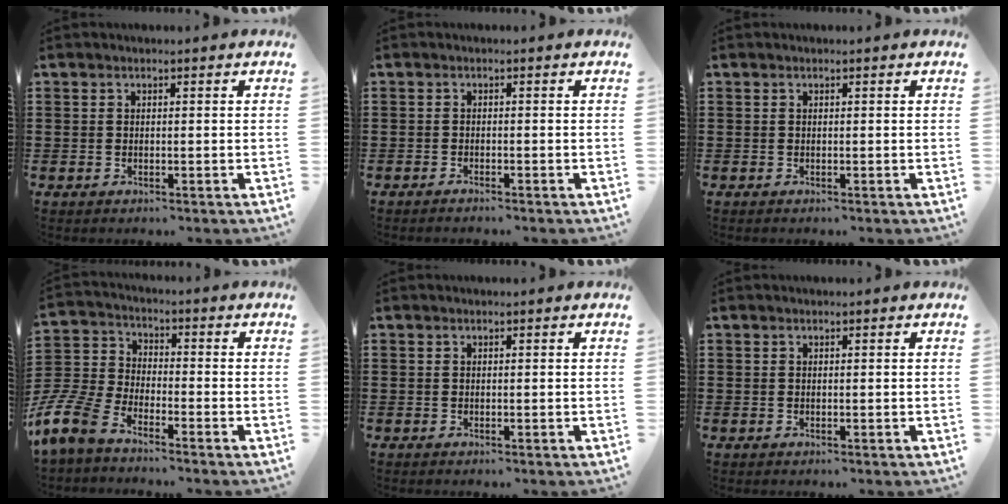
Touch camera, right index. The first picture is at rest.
{"total": 0.8, "force": [-0.8, 0.0, 0.1], "torque": [-0.004, -0.002, -0.015]}
{"total": 0.0}
{"total": 8.4, "force": [-7.1, 2.5, 3.7], "torque": [-0.117, -0.003, -0.150]}
{"total": 0.0}
{"total": 0.0}